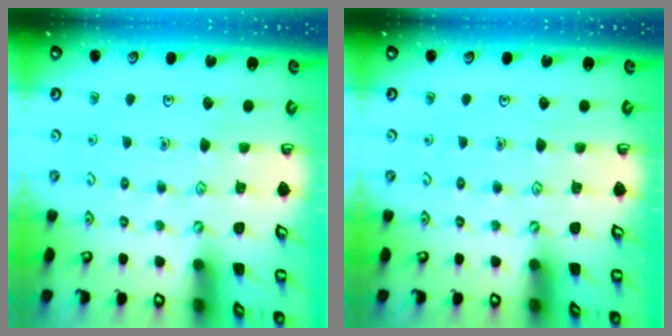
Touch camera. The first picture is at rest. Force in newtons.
{"total": 0.0}